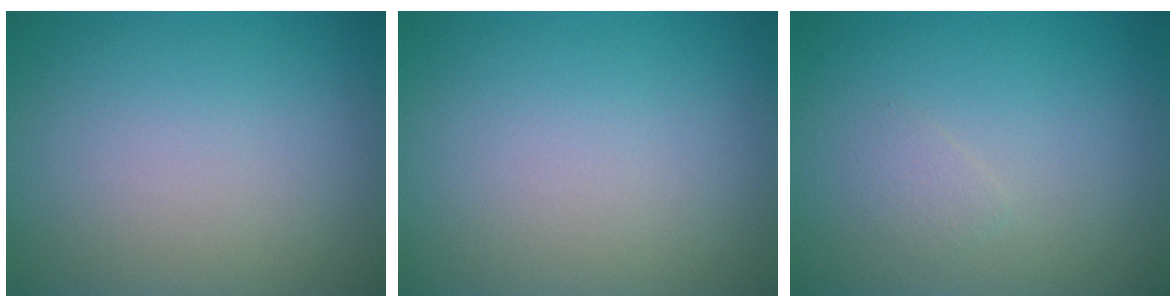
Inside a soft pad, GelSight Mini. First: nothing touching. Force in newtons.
{"total": 0.0}
{"total": 0.9, "press": 0.9, "slide": 0.1}